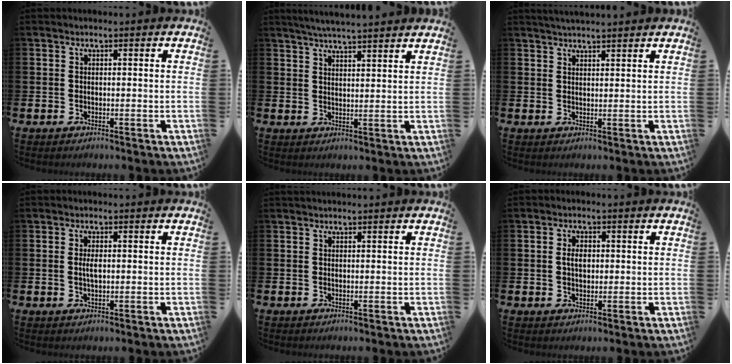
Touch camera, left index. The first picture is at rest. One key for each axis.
{"total": 4.6, "fx": 4.5, "fy": -0.4, "fz": 1.0, "tx": -0.025, "ty": -0.020, "tz": 0.079}
{"total": 1.3, "fx": 1.3, "fy": 0.0, "fz": 0.2, "tx": -0.001, "ty": -0.002, "tz": 0.023}
{"total": 2.0, "fx": 0.3, "fy": 0.8, "fz": 1.8, "tx": -0.032, "ty": 0.002, "tz": 0.002}
{"total": 0.7, "fx": 0.7, "fy": 0.0, "fz": 0.1, "tx": 0.002, "ty": -0.001, "tz": 0.012}
{"total": 2.3, "fx": 0.4, "fy": 1.4, "fz": 1.7, "tx": -0.014, "ty": 0.000, "tz": 0.000}